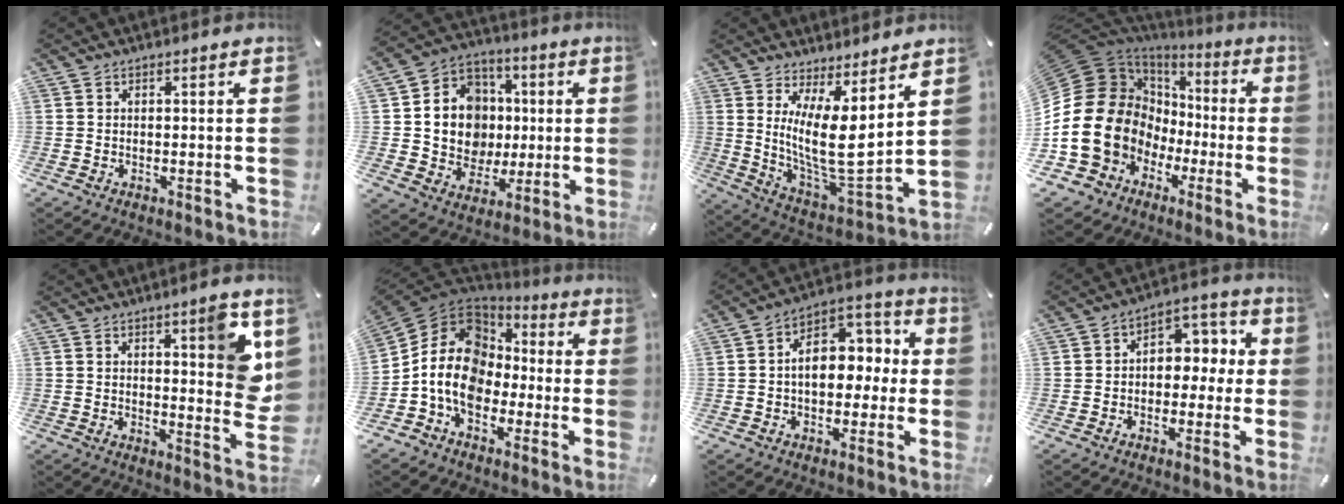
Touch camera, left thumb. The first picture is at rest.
{"total": 13.9, "force": [0.3, 13.2, 4.3], "torque": [-0.084, 0.000, 0.017]}
{"total": 13.8, "force": [4.6, 4.3, 12.2], "torque": [-0.240, -0.066, 0.081]}
{"total": 22.3, "force": [-1.6, 18.5, 12.3], "torque": [-0.277, -0.017, -0.001]}
{"total": 10.4, "force": [5.0, 2.6, 8.8], "torque": [-0.105, -0.039, 0.078]}
{"total": 14.5, "force": [-2.8, 12.0, 7.6], "torque": [-0.188, 0.021, -0.053]}
{"total": 10.8, "force": [-0.8, 7.8, 7.5], "torque": [-0.090, 0.000, -0.016]}
{"total": 6.4, "force": [-0.8, 5.2, 3.6], "torque": [-0.039, 0.005, -0.024]}